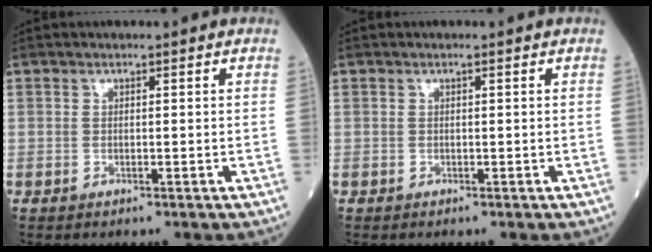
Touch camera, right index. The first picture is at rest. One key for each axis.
{"total": 0.0}